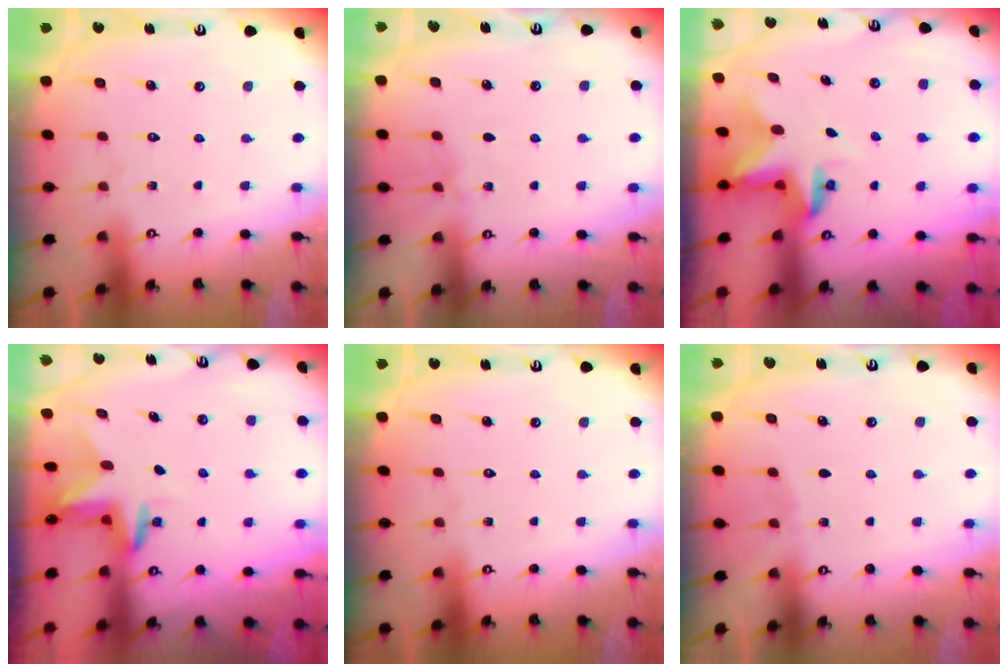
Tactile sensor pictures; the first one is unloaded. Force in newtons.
{"total": 3.4, "press": 3.4, "slide": 0.5}
{"total": 3.3, "press": 3.3, "slide": 0.2}
{"total": 3.0, "press": 3.0, "slide": 0.2}
{"total": 0.0}
{"total": 2.3, "press": 2.3, "slide": 0.4}